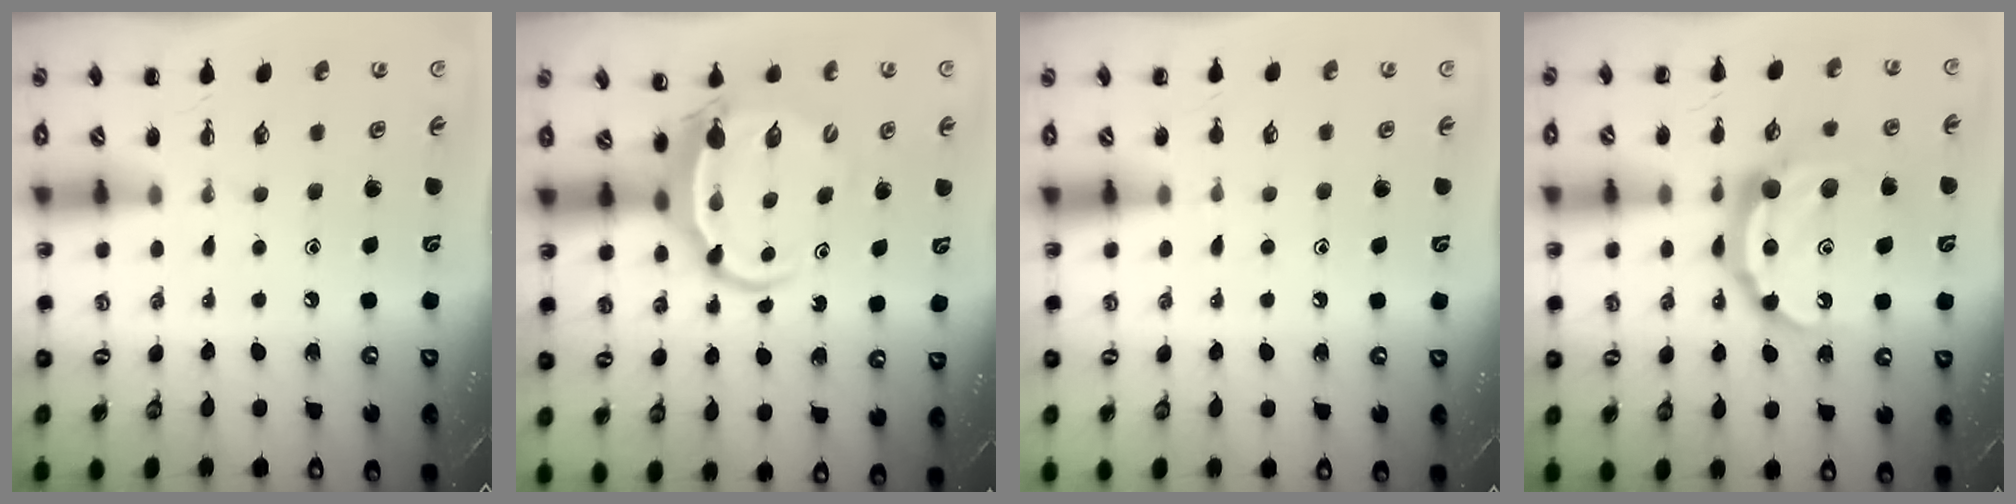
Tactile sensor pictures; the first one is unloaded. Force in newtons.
{"total": 5.6, "press": 5.5, "slide": 1.0}
{"total": 4.6, "press": 4.4, "slide": 1.5}
{"total": 14.6, "press": 14.6, "slide": 1.0}